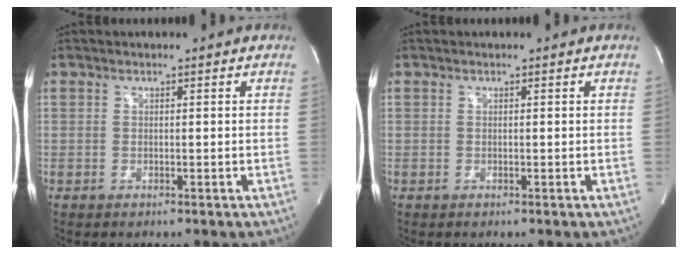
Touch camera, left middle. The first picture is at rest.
{"total": 0.0}